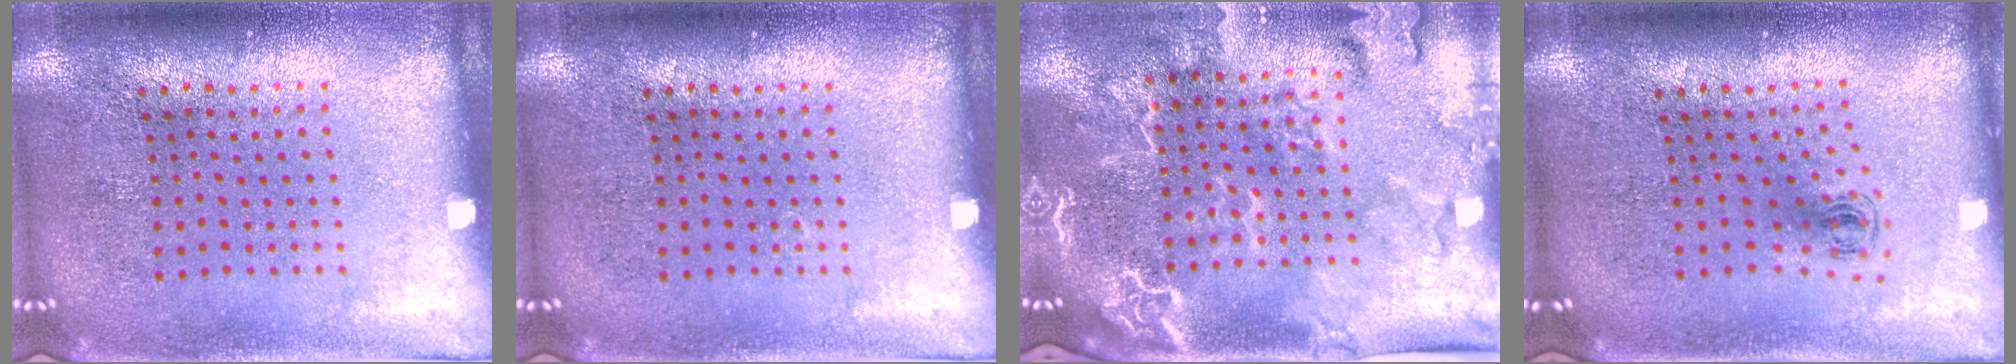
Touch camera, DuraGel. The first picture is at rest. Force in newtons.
{"total": 0.0}
{"total": 2.8, "press": 2.5, "slide": 1.4}
{"total": 0.6, "press": 0.3, "slide": 0.5}